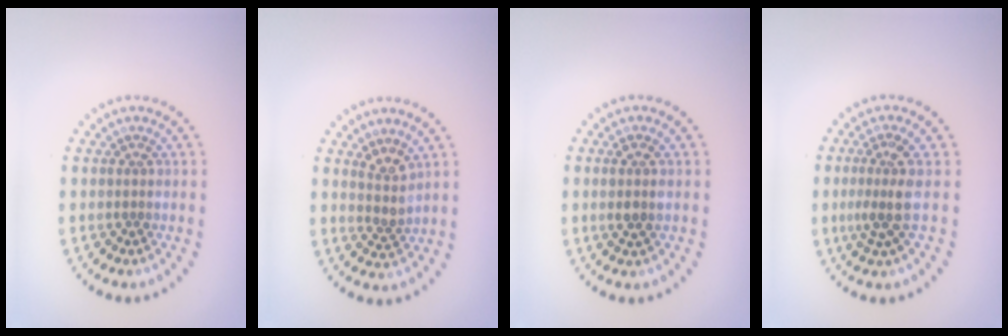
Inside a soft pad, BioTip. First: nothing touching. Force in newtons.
{"total": 2.0, "press": 1.4, "slide": 1.4}
{"total": 1.7, "press": 1.5, "slide": 0.7}
{"total": 2.7, "press": 2.0, "slide": 1.9}